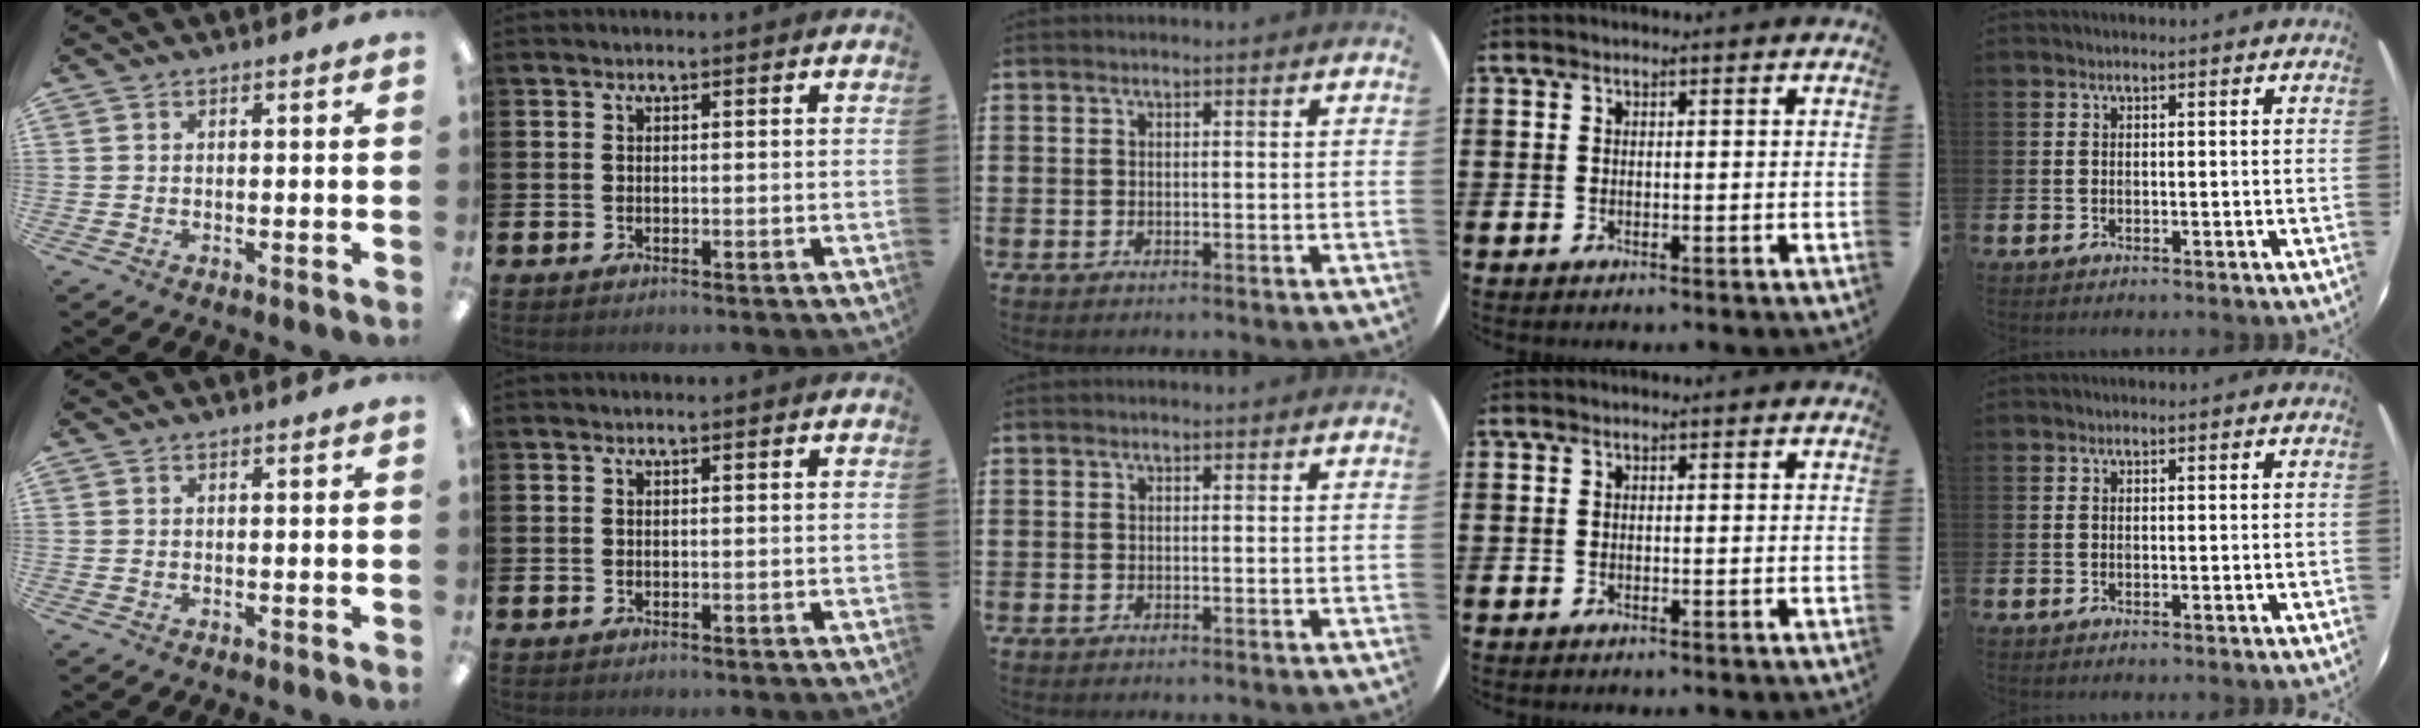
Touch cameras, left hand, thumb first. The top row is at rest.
{}